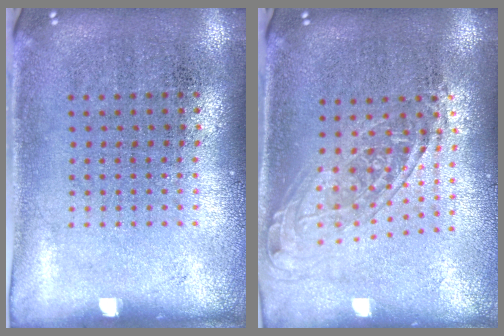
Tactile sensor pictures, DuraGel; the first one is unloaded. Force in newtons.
{"total": 1.5, "press": 1.3, "slide": 0.8}